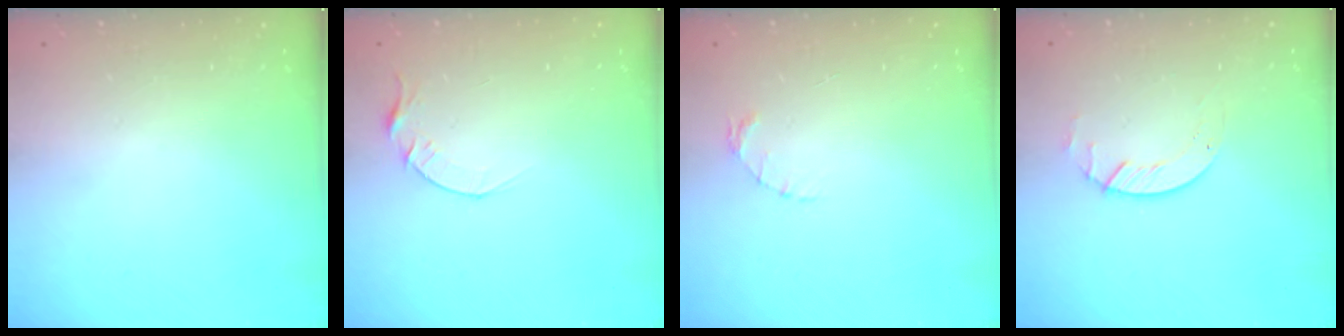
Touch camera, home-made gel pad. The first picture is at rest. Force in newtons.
{"total": 4.1, "press": 4.0, "slide": 0.5}
{"total": 1.6, "press": 1.5, "slide": 0.3}
{"total": 2.6, "press": 2.6, "slide": 0.3}